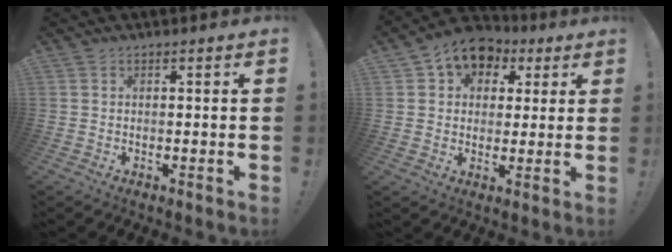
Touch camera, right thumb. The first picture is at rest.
{"total": 9.5, "force": [4.5, 7.3, 4.0], "torque": [-0.060, -0.017, 0.089]}